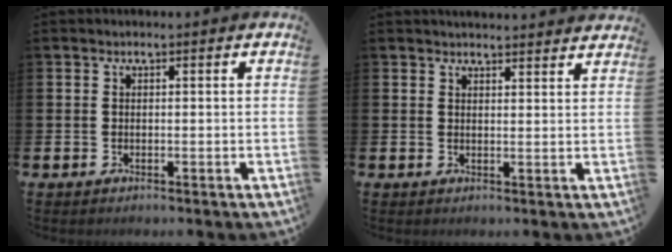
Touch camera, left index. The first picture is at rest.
{"total": 2.8, "force": [2.8, 0.1, -0.2], "torque": [-0.001, -0.016, 0.051]}